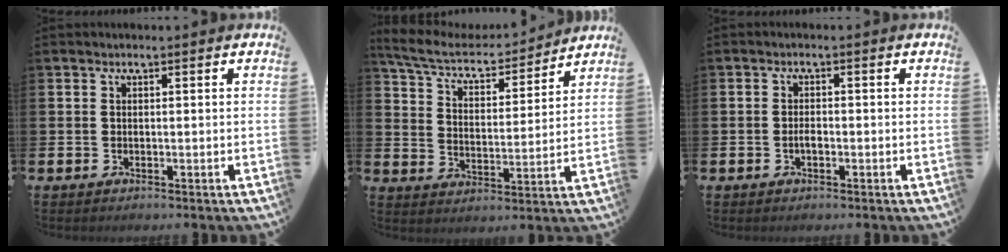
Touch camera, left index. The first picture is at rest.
{"total": 7.1, "force": [6.5, 2.0, 2.1], "torque": [-0.075, -0.051, 0.110]}
{"total": 1.4, "force": [-0.4, 0.7, 1.1], "torque": [-0.016, 0.000, -0.010]}